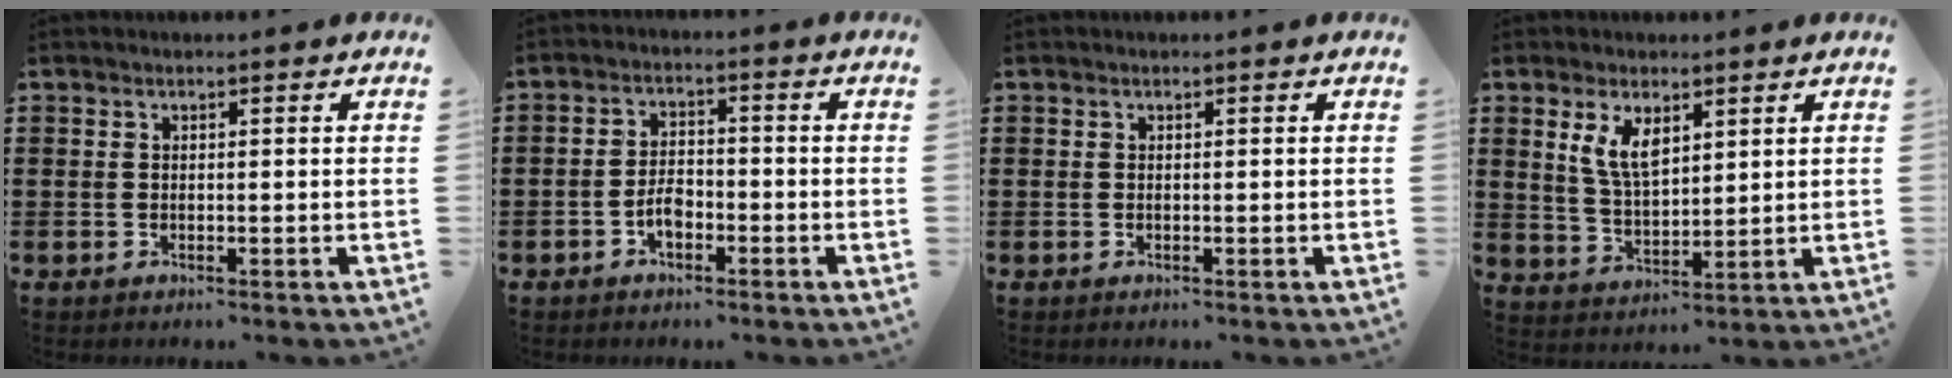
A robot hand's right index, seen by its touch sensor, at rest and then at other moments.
{"total": 3.3, "force": [-1.5, 1.8, 2.3], "torque": [-0.048, 0.003, -0.031]}
{"total": 0.0}
{"total": 6.0, "force": [2.9, 2.8, 4.4], "torque": [-0.096, 0.004, 0.052]}